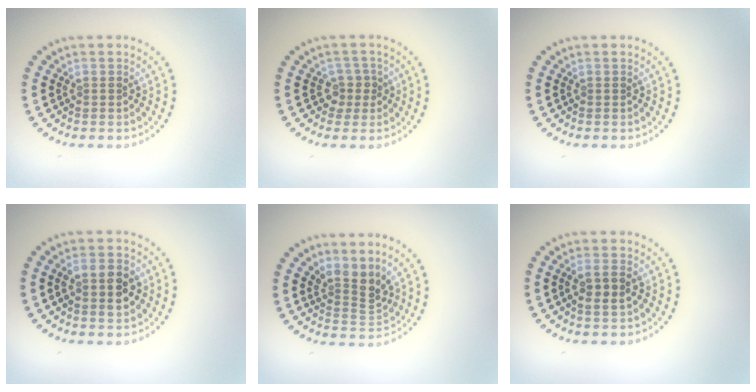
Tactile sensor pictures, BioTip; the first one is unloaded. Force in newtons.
{"total": 1.7, "press": 1.3, "slide": 1.1}
{"total": 0.0}
{"total": 3.8, "press": 3.7, "slide": 0.3}
{"total": 3.0, "press": 2.1, "slide": 2.1}
{"total": 2.2, "press": 2.1, "slide": 0.5}